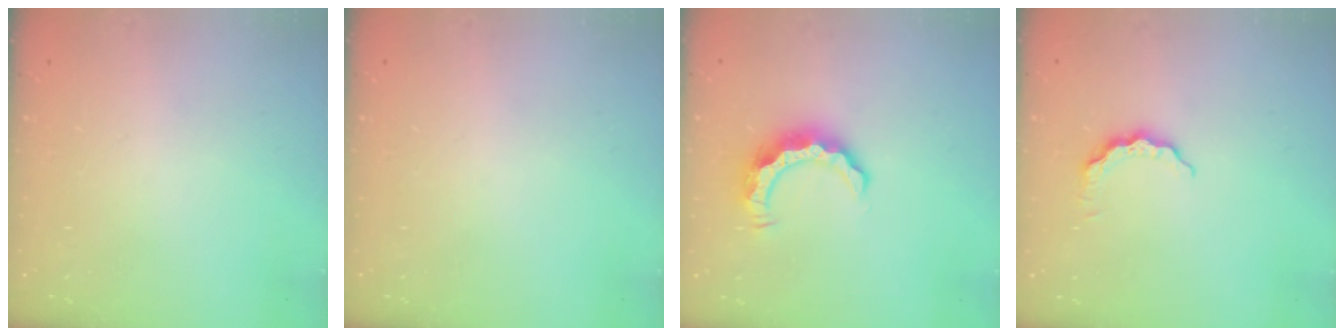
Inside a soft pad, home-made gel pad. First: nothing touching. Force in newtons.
{"total": 0.0}
{"total": 8.1, "press": 8.1, "slide": 0.3}
{"total": 6.4, "press": 6.4, "slide": 0.6}